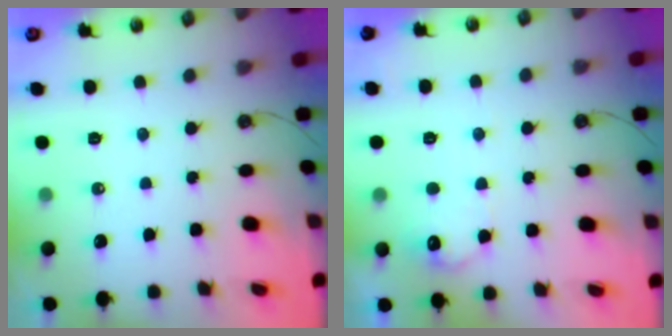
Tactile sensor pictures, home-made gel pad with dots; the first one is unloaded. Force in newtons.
{"total": 10.8, "press": 10.8, "slide": 0.4}